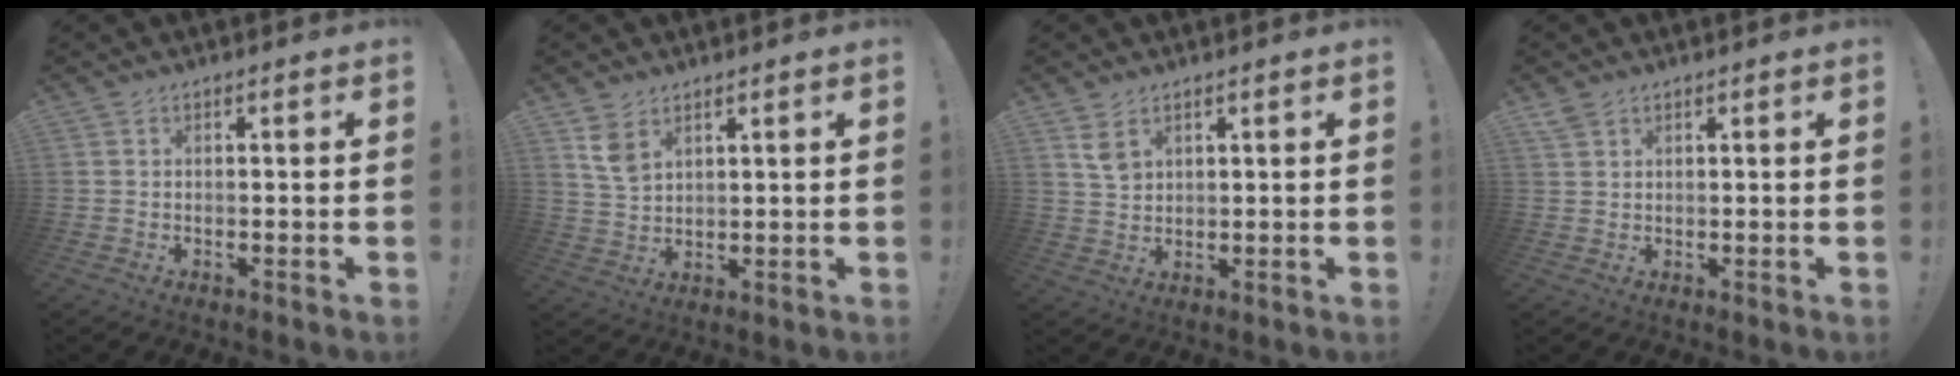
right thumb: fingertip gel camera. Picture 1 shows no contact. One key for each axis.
{"total": 6.2, "fx": 3.8, "fy": 3.7, "fz": 3.2, "tx": -0.038, "ty": -0.019, "tz": 0.072}
{"total": 4.9, "fx": 2.7, "fy": 3.2, "fz": 2.5, "tx": -0.023, "ty": -0.013, "tz": 0.049}
{"total": 2.9, "fx": 2.3, "fy": 1.6, "fz": 0.8, "tx": -0.012, "ty": -0.011, "tz": 0.043}